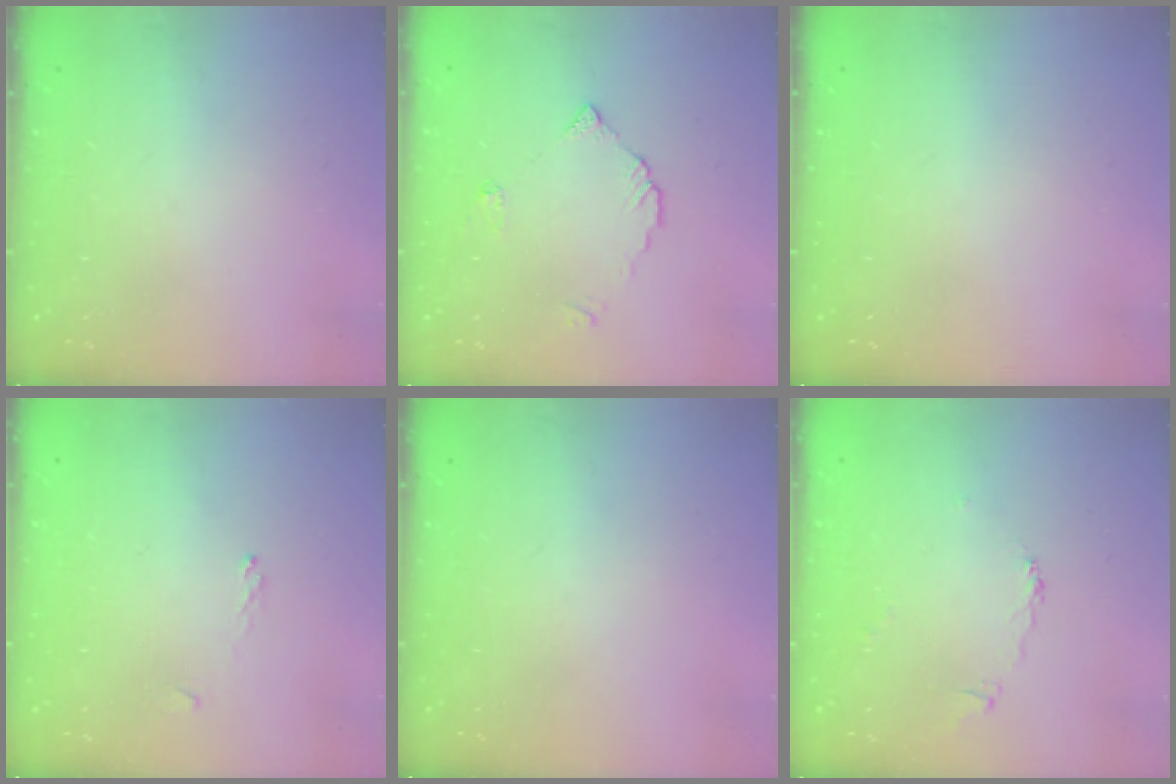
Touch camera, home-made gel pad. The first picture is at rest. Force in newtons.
{"total": 3.7, "press": 3.7, "slide": 0.2}
{"total": 0.0}
{"total": 1.1, "press": 1.0, "slide": 0.5}
{"total": 0.0}
{"total": 2.4, "press": 2.3, "slide": 0.7}